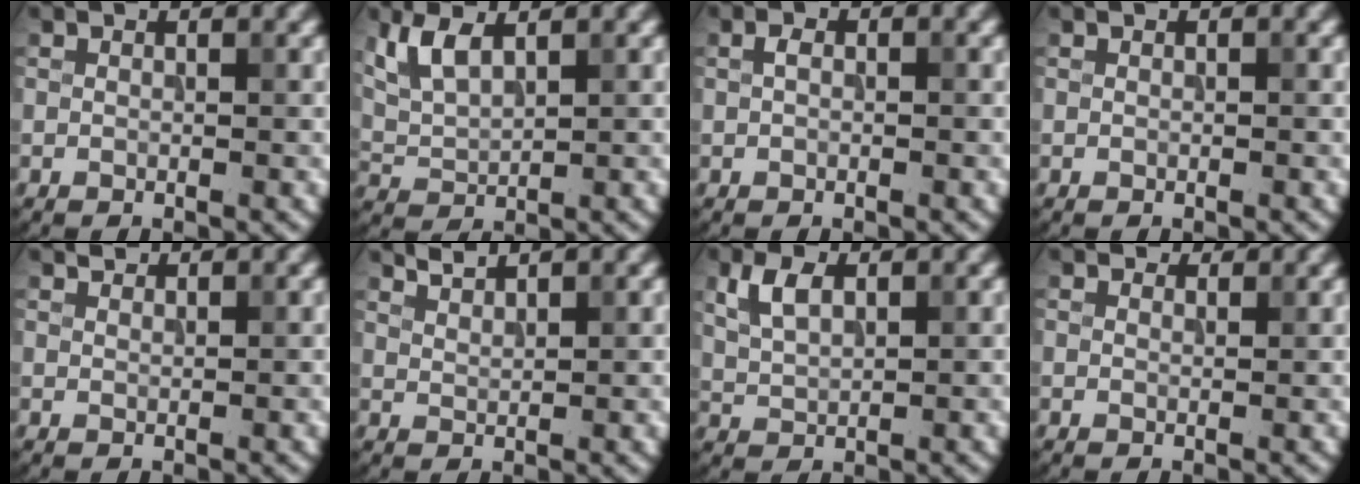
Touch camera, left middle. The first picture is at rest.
{"total": 3.7, "force": [2.0, 1.7, 2.7], "torque": [-0.068, 0.003, 0.045]}
{"total": 1.1, "force": [0.1, 0.7, 0.8], "torque": [-0.014, 0.003, -0.001]}
{"total": 0.0}
{"total": 0.7, "force": [0.7, 0.1, 0.0], "torque": [0.001, 0.000, 0.014]}
{"total": 1.5, "force": [1.5, 0.1, 0.4], "torque": [-0.004, 0.000, 0.030]}
{"total": 3.0, "force": [1.4, 1.6, 2.1], "torque": [-0.050, 0.004, 0.031]}
{"total": 1.5, "force": [1.4, 0.6, 0.3], "torque": [-0.011, -0.003, 0.013]}